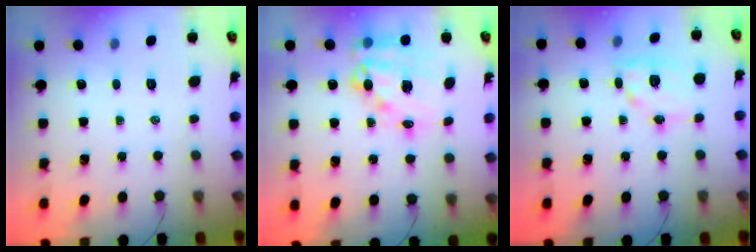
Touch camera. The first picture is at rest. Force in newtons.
{"total": 14.8, "press": 14.5, "slide": 3.1}
{"total": 10.8, "press": 10.7, "slide": 0.5}